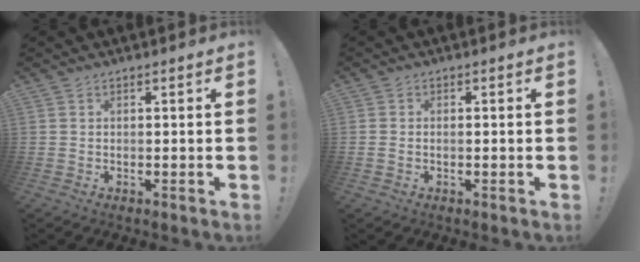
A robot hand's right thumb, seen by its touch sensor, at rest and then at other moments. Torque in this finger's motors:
{"motor_torque": [-0.05, -0.19, -0.08, 0.43, -0.05]}